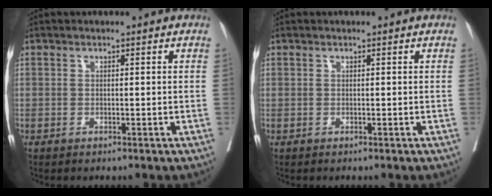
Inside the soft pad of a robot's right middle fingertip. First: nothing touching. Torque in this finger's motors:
{"motor_torque": [-0.24, -0.48, 0.00, 0.00]}